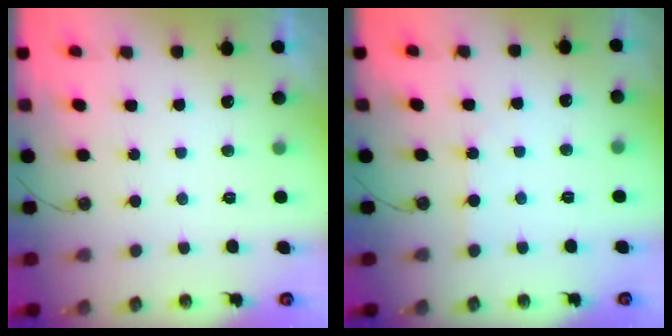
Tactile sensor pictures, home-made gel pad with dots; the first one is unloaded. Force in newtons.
{"total": 1.8, "press": 1.8, "slide": 0.3}